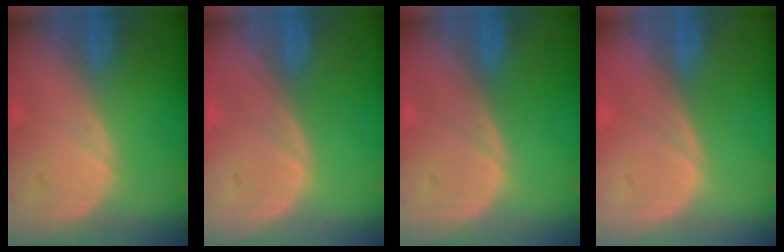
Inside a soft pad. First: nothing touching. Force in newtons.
{"total": 0.0}
{"total": 0.0}
{"total": 0.6, "press": 0.2, "slide": 0.5}